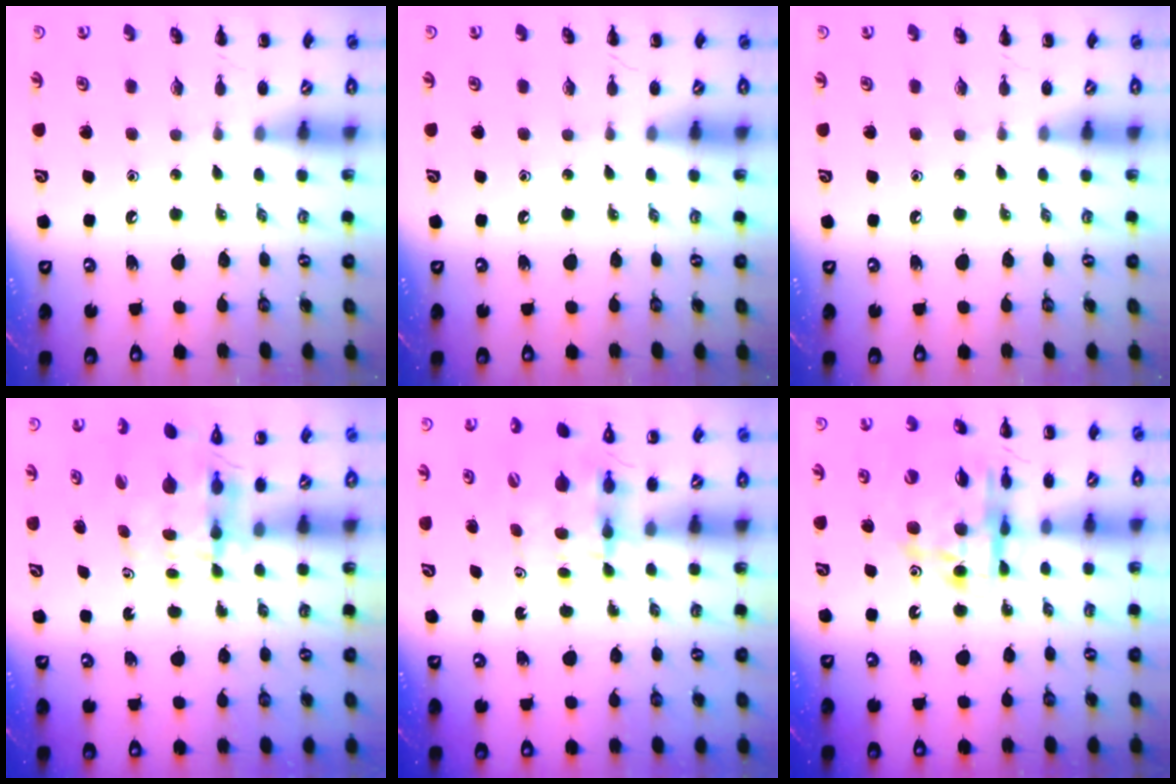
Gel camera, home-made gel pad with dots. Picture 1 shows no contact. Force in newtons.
{"total": 0.0}
{"total": 0.0}
{"total": 5.4, "press": 5.3, "slide": 0.9}
{"total": 4.9, "press": 4.9, "slide": 0.1}
{"total": 13.4, "press": 12.9, "slide": 3.8}